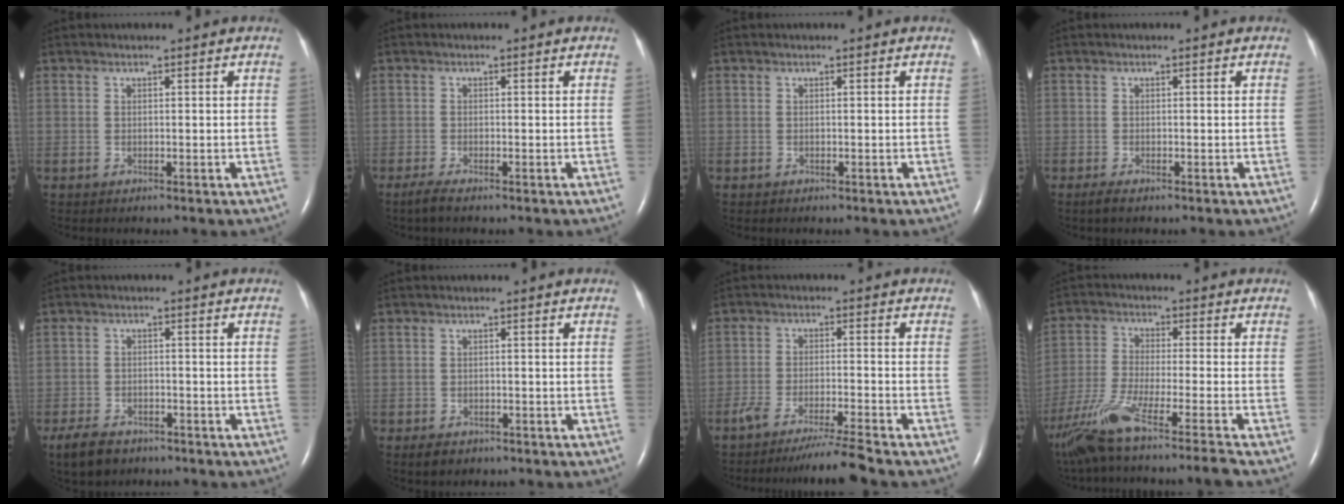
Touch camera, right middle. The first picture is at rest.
{"total": 1.9, "force": [-1.4, 0.0, 1.2], "torque": [-0.041, -0.009, -0.030]}
{"total": 0.0}
{"total": 1.3, "force": [-0.9, 0.3, 0.8], "torque": [-0.029, -0.005, -0.016]}
{"total": 6.0, "force": [-4.5, 3.1, 2.5], "torque": [-0.054, -0.005, -0.070]}
{"total": 2.3, "force": [-1.6, 1.4, 0.9], "torque": [-0.021, -0.001, -0.016]}
{"total": 6.9, "force": [-5.9, -1.7, 3.2], "torque": [-0.049, -0.026, -0.102]}
{"total": 17.0, "force": [-13.2, -1.7, 10.5], "torque": [-0.205, -0.045, -0.229]}